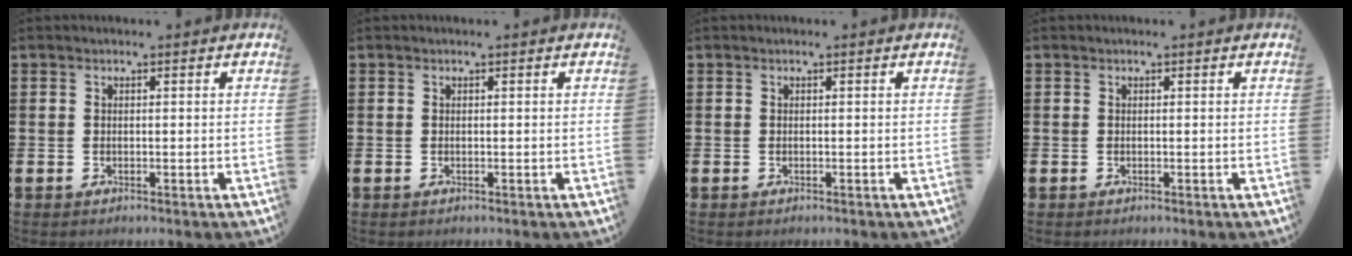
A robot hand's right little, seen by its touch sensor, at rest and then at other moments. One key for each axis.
{"total": 0.0}
{"total": 0.0}
{"total": 0.0}